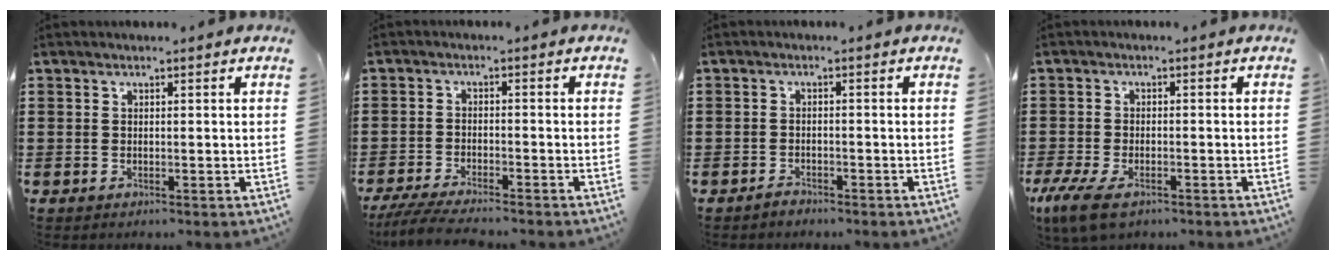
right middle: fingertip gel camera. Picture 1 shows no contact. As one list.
[{"total": 4.4, "force": [-4.1, 0.3, 1.7], "torque": [-0.048, -0.014, -0.084]}, {"total": 1.4, "force": [-1.3, 0.4, 0.1], "torque": [-0.007, 0.002, -0.028]}, {"total": 4.4, "force": [-2.8, 1.7, 2.9], "torque": [-0.078, -0.005, -0.058]}]